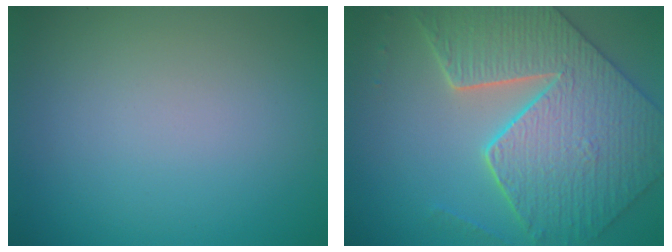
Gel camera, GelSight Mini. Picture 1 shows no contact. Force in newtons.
{"total": 8.2, "press": 6.8, "slide": 4.5}